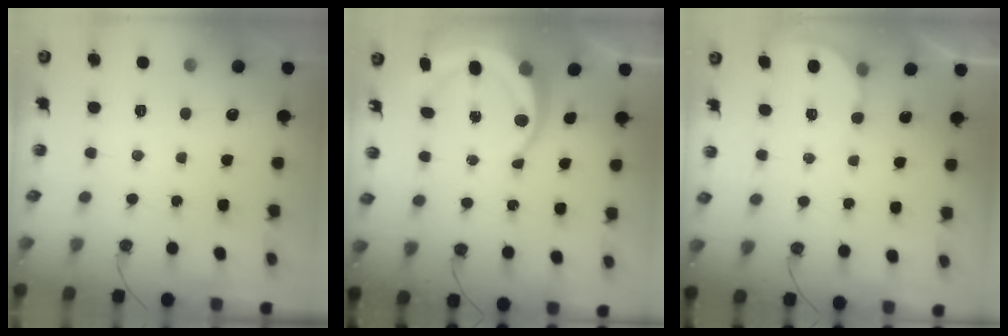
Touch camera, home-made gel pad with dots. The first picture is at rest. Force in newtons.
{"total": 9.2, "press": 9.0, "slide": 1.8}
{"total": 2.6, "press": 2.6, "slide": 0.2}